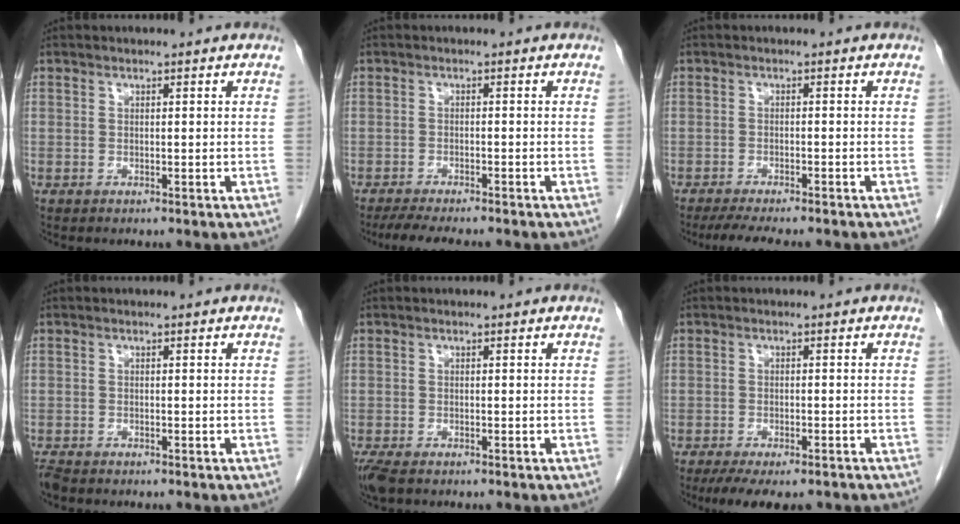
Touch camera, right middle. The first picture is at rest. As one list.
[{"total": 7.6, "force": [-6.5, 0.9, 3.8], "torque": [-0.058, -0.016, -0.099]}, {"total": 8.7, "force": [-7.4, 1.3, 4.3], "torque": [-0.064, -0.012, -0.108]}, {"total": 1.9, "force": [-1.7, 0.5, 0.7], "torque": [-0.020, -0.007, -0.030]}, {"total": 4.0, "force": [-2.9, 1.6, 2.3], "torque": [-0.050, -0.013, -0.049]}, {"total": 8.9, "force": [-6.9, 2.8, 4.9], "torque": [-0.069, -0.011, -0.100]}]